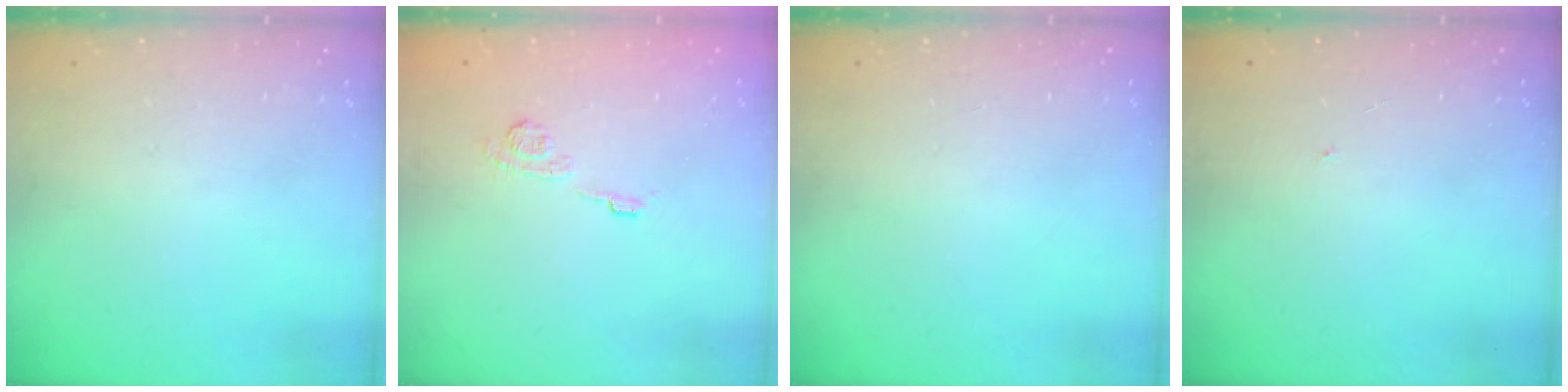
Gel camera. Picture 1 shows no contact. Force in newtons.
{"total": 8.0, "press": 7.9, "slide": 1.0}
{"total": 0.0}
{"total": 0.6, "press": 0.6, "slide": 0.1}